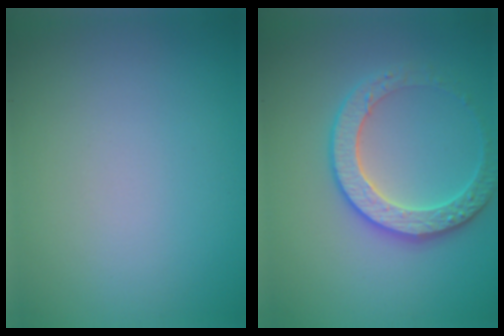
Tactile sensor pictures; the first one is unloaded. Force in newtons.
{"total": 3.7, "press": 3.7, "slide": 0.7}